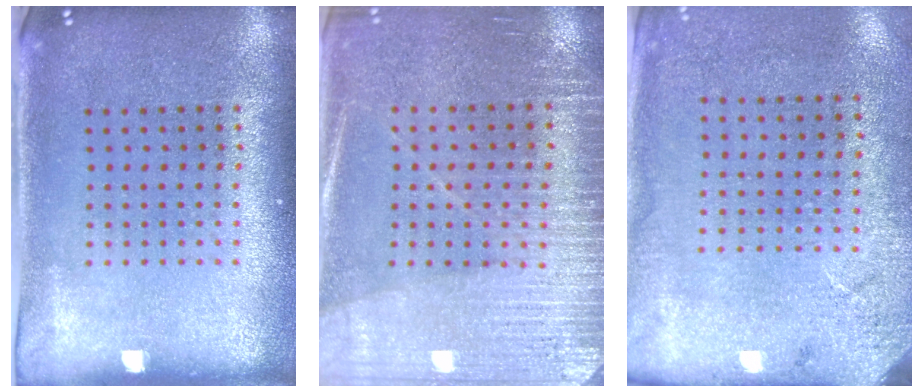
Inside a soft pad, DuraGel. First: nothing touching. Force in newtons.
{"total": 3.0, "press": 2.9, "slide": 0.7}
{"total": 2.7, "press": 2.2, "slide": 1.5}